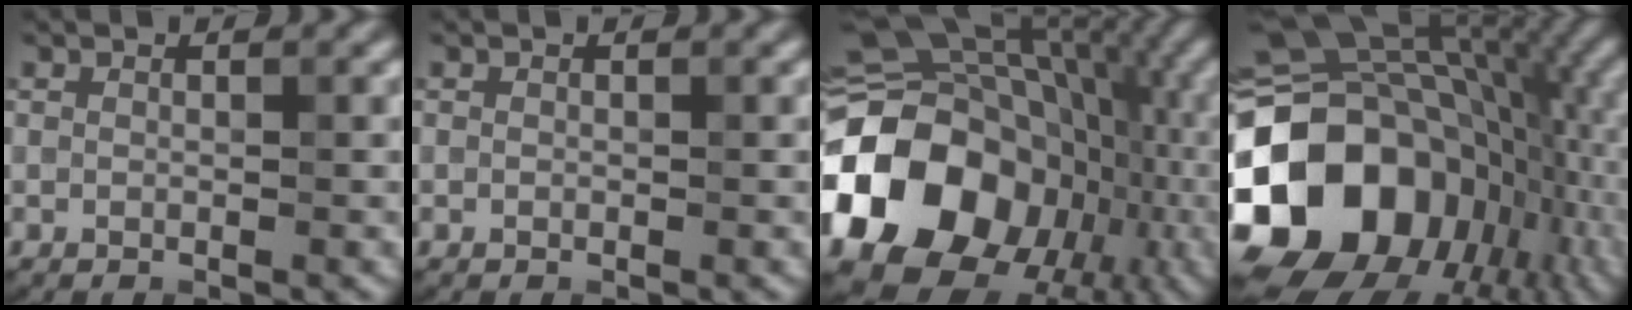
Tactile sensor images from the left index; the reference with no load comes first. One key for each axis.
{"total": 0.0}
{"total": 16.8, "fx": -4.1, "fy": 13.5, "fz": 9.2, "tx": -0.180, "ty": -0.009, "tz": -0.068}
{"total": 19.2, "fx": -3.1, "fy": 15.1, "fz": 11.4, "tx": -0.252, "ty": -0.004, "tz": -0.047}